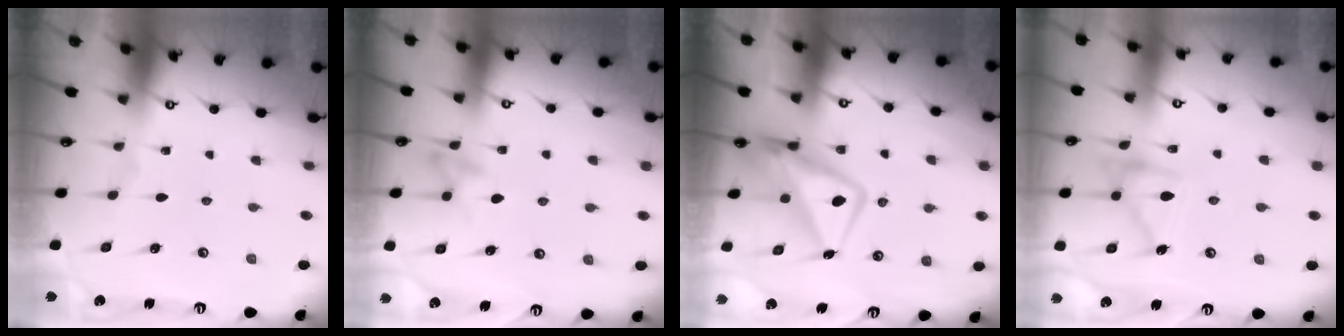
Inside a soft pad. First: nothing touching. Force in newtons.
{"total": 8.3, "press": 8.3, "slide": 0.9}
{"total": 12.6, "press": 12.5, "slide": 1.2}
{"total": 14.8, "press": 14.8, "slide": 0.9}